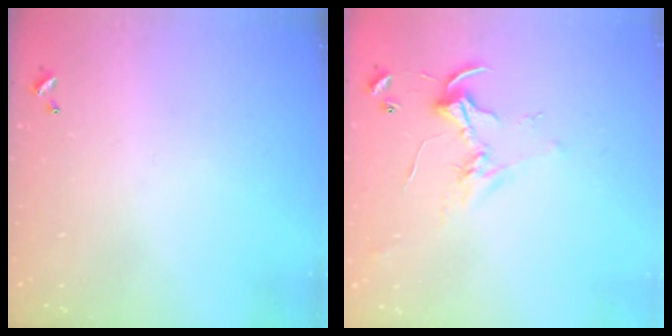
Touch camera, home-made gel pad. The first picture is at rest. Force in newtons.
{"total": 2.5, "press": 2.5, "slide": 0.2}